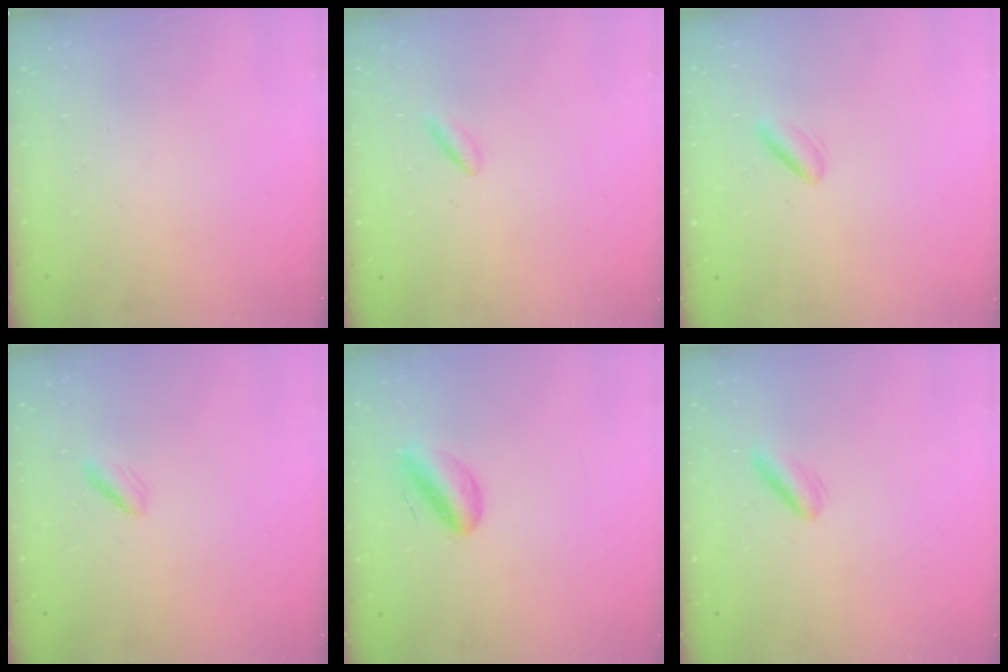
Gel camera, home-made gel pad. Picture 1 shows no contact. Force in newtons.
{"total": 0.8, "press": 0.7, "slide": 0.4}
{"total": 1.6, "press": 1.3, "slide": 1.0}
{"total": 1.9, "press": 1.8, "slide": 0.6}
{"total": 6.9, "press": 6.4, "slide": 2.4}
{"total": 2.7, "press": 2.6, "slide": 0.8}